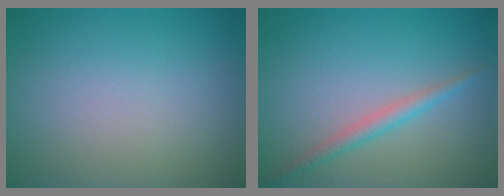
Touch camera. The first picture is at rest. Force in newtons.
{"total": 2.0, "press": 2.0, "slide": 0.1}